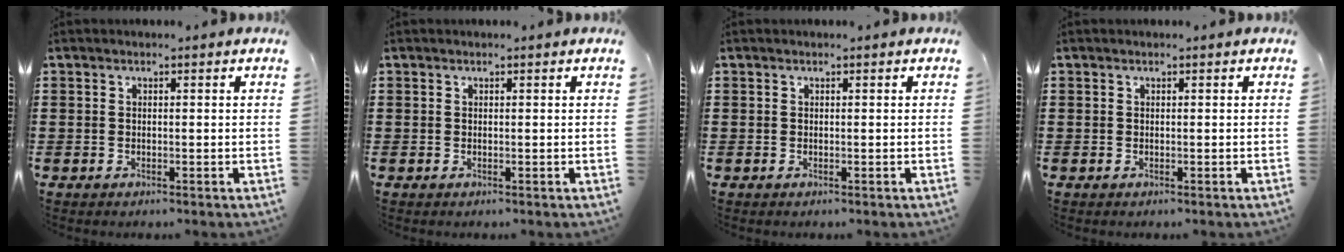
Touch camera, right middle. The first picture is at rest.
{"total": 0.0}
{"total": 0.0}
{"total": 0.0}